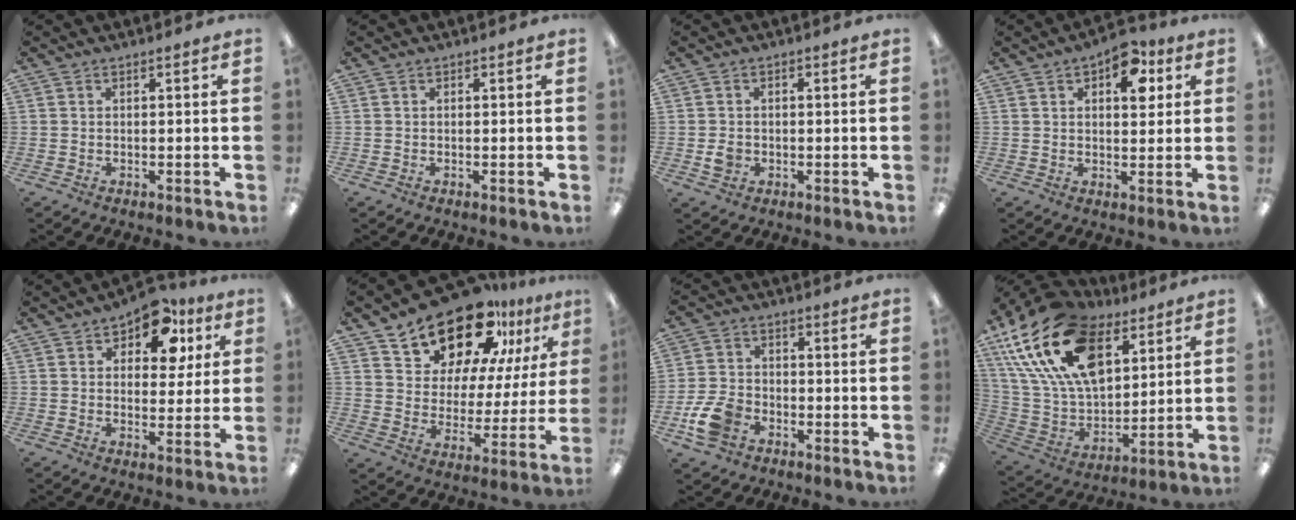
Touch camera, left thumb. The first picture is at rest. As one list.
[{"total": 0.0}, {"total": 2.7, "force": [-0.4, 2.3, 1.3], "torque": [-0.013, 0.001, -0.009]}, {"total": 10.2, "force": [4.6, 5.6, 7.2], "torque": [-0.078, -0.017, 0.075]}, {"total": 11.8, "force": [6.7, 6.9, 6.9], "torque": [-0.092, -0.020, 0.114]}, {"total": 20.1, "force": [15.9, 9.0, 8.3], "torque": [-0.150, -0.109, 0.281]}, {"total": 8.9, "force": [-4.2, 6.1, 4.9], "torque": [-0.109, 0.020, -0.078]}, {"total": 25.8, "force": [12.5, 14.9, 17.1], "torque": [-0.354, -0.048, 0.226]}]